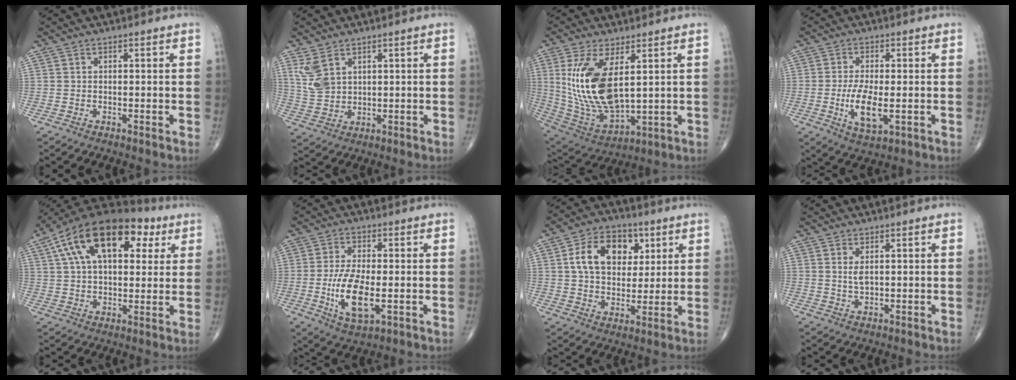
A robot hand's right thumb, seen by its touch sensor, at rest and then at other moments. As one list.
[{"total": 5.9, "force": [3.1, 3.6, 3.6], "torque": [-0.069, -0.008, 0.077]}, {"total": 17.3, "force": [3.9, 7.8, 15.0], "torque": [-0.300, -0.026, 0.097]}, {"total": 7.1, "force": [-1.3, 2.6, 6.5], "torque": [-0.124, -0.015, -0.021]}, {"total": 23.0, "force": [9.1, 12.4, 17.1], "torque": [-0.280, 0.025, 0.146]}, {"total": 10.3, "force": [-2.0, 4.2, 9.2], "torque": [-0.178, -0.008, -0.032]}, {"total": 13.6, "force": [4.2, 9.3, 8.9], "torque": [-0.114, -0.003, 0.068]}, {"total": 2.2, "force": [0.7, 0.9, 1.9], "torque": [-0.037, -0.006, 0.019]}]